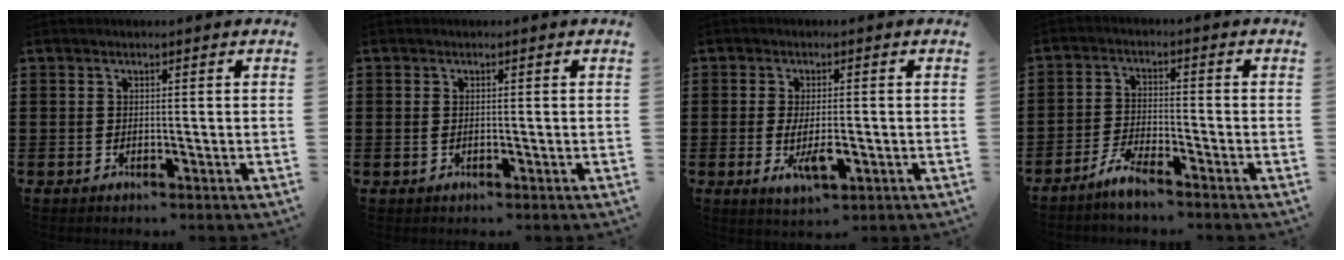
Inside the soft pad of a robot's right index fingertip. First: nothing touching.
{"total": 0.8, "force": [-0.1, 0.4, 0.7], "torque": [-0.016, 0.001, -0.003]}
{"total": 5.0, "force": [-1.2, 1.7, 4.5], "torque": [-0.089, 0.000, -0.024]}
{"total": 3.8, "force": [-3.5, 0.2, 1.5], "torque": [-0.042, 0.000, -0.070]}